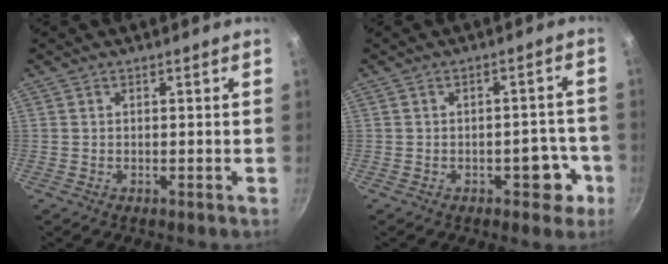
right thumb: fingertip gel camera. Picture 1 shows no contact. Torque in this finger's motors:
{"motor_torque": [0.91, 0.68, 0.78, -0.73, 0.02]}